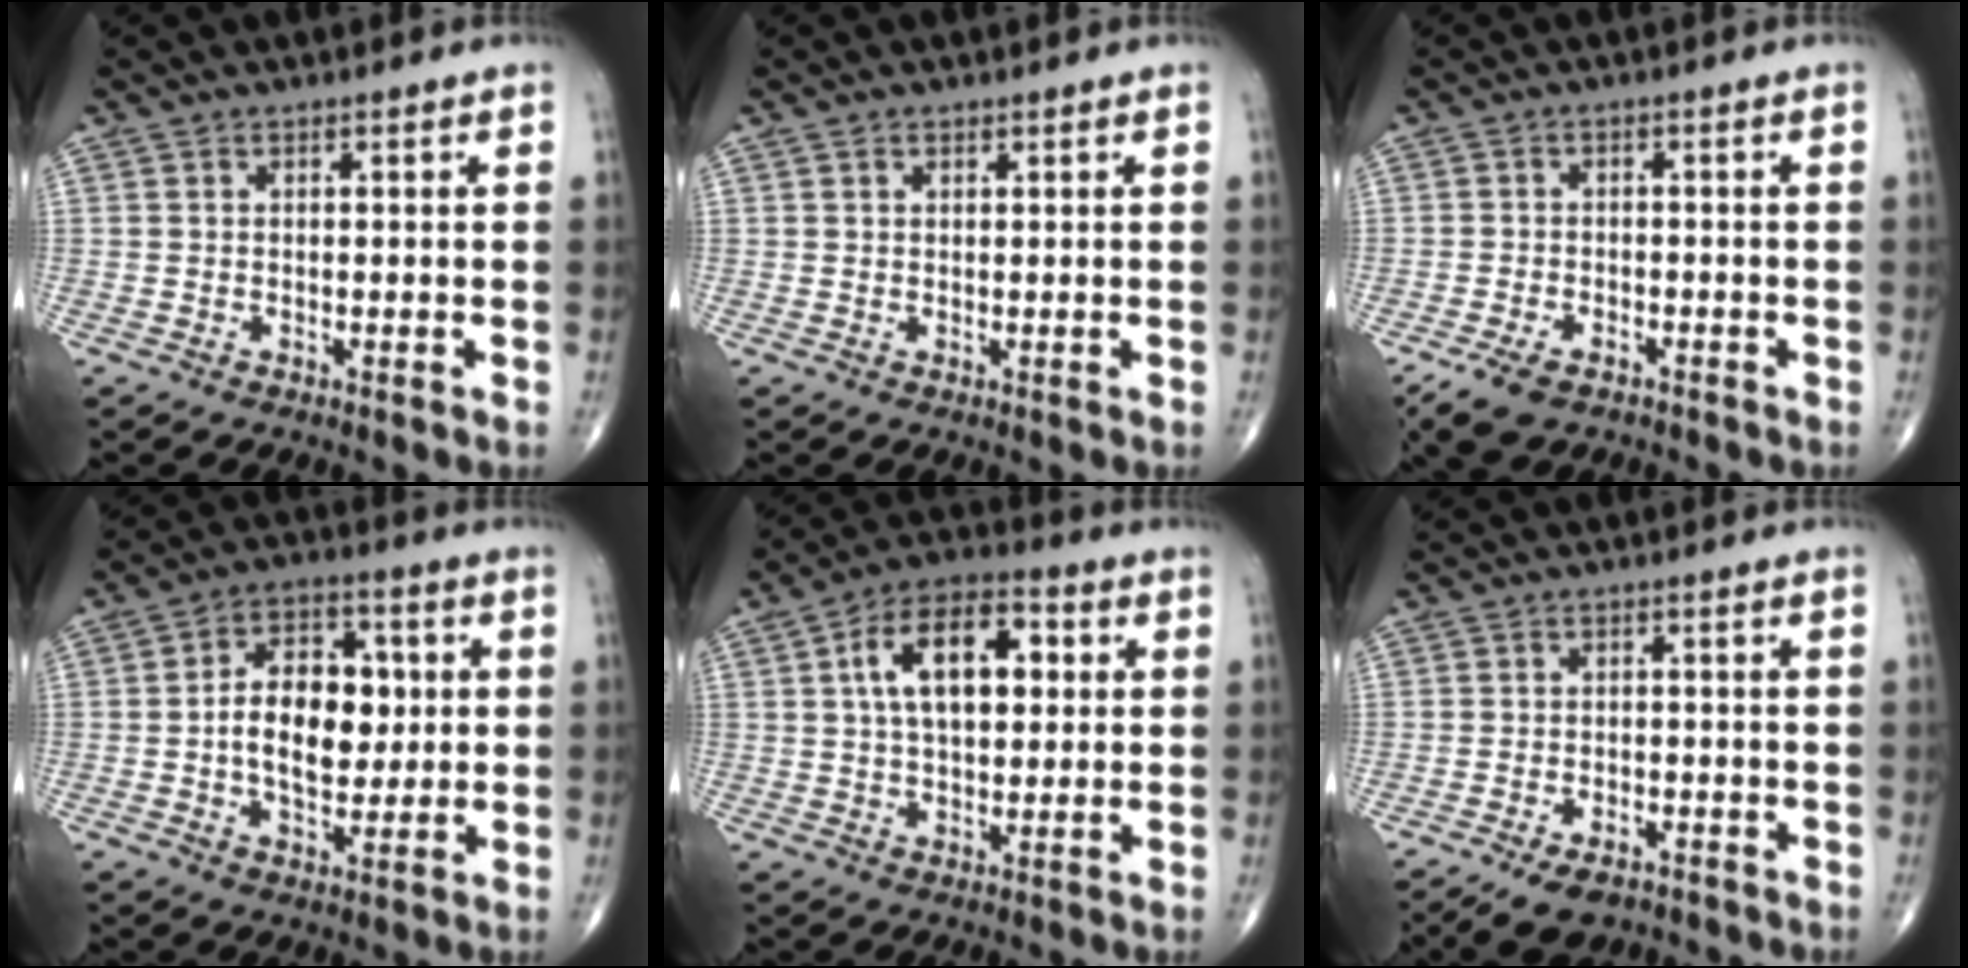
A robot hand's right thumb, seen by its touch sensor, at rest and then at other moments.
{"total": 0.8, "force": [0.5, 0.5, 0.3], "torque": [-0.001, -0.003, 0.007]}
{"total": 6.2, "force": [-3.9, 3.3, 3.4], "torque": [-0.065, 0.005, -0.066]}
{"total": 12.9, "force": [0.4, 8.1, 10.1], "torque": [-0.127, 0.014, 0.004]}
{"total": 13.9, "force": [2.9, 7.7, 11.2], "torque": [-0.166, 0.018, 0.041]}
{"total": 6.3, "force": [-4.4, 3.2, 3.2], "torque": [-0.047, 0.009, -0.069]}